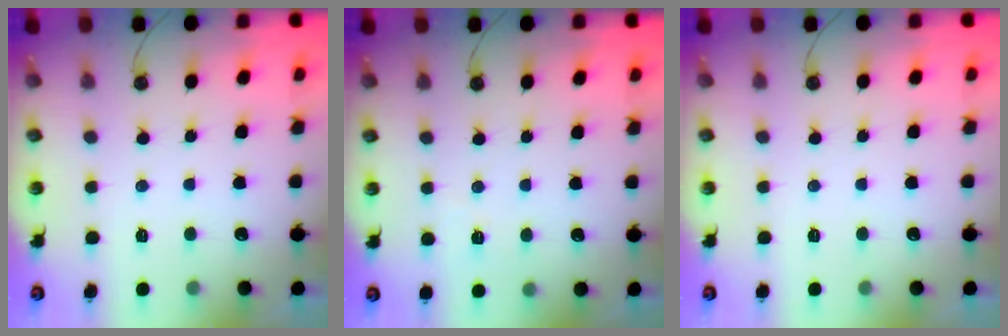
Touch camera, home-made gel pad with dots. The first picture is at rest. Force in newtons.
{"total": 4.0, "press": 2.8, "slide": 2.8}
{"total": 0.0}